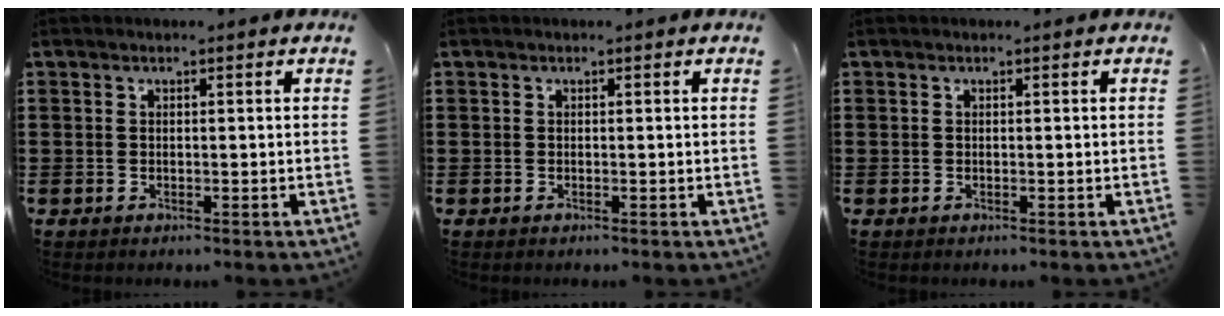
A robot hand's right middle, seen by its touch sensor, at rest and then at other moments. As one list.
[{"total": 0.0}, {"total": 0.0}]